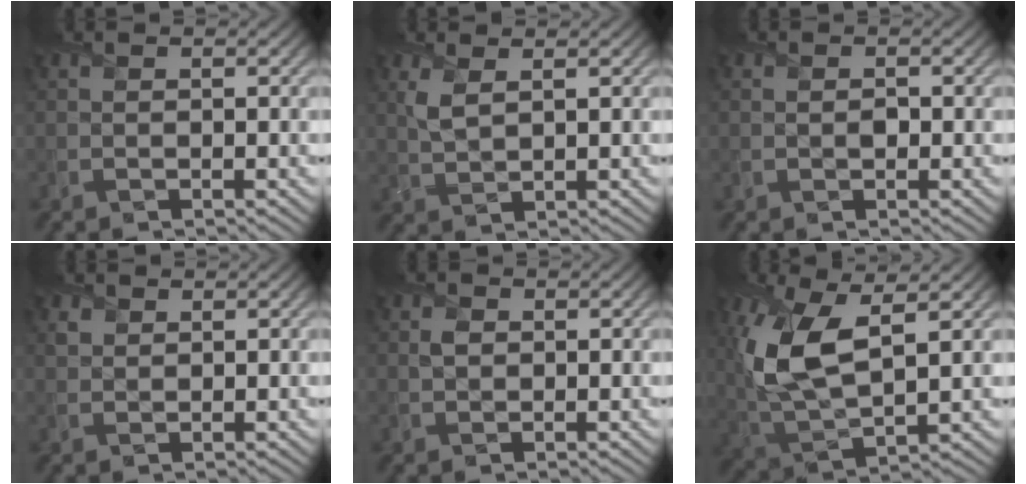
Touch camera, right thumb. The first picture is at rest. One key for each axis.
{"total": 2.7, "fx": 1.4, "fy": 1.2, "fz": 2.0, "tx": -0.057, "ty": -0.003, "tz": 0.034}
{"total": 0.7, "fx": -0.2, "fy": 0.6, "fz": 0.3, "tx": -0.001, "ty": -0.004, "tz": -0.003}
{"total": 1.0, "fx": 0.7, "fy": 0.8, "fz": 0.0, "tx": 0.000, "ty": -0.003, "tz": 0.019}
{"total": 1.1, "fx": 0.1, "fy": 1.1, "fz": 0.4, "tx": -0.007, "ty": -0.003, "tz": 0.004}
{"total": 12.1, "fx": 3.2, "fy": 5.7, "fz": 10.2, "tx": -0.246, "ty": 0.000, "tz": 0.062}